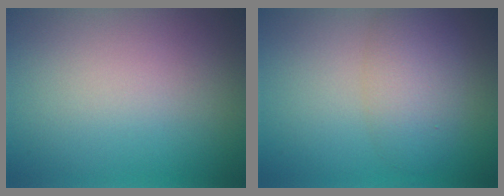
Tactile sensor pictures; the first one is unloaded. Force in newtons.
{"total": 4.2, "press": 4.2, "slide": 0.2}